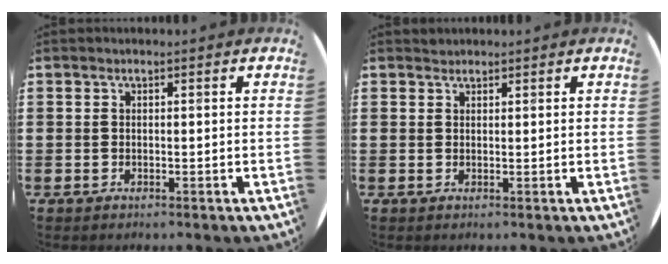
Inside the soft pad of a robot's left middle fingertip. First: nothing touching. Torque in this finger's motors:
{"motor_torque": [0.31, -0.25, -0.02, 0.00]}